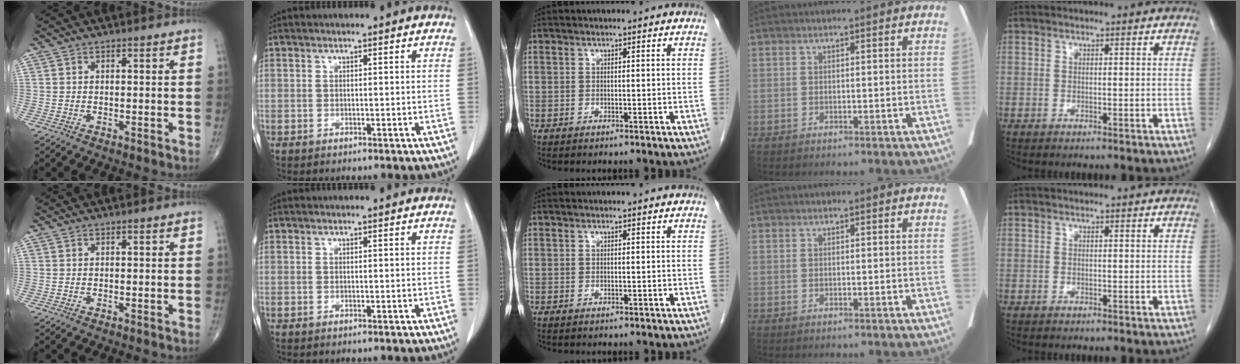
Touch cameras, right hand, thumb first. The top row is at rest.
{}